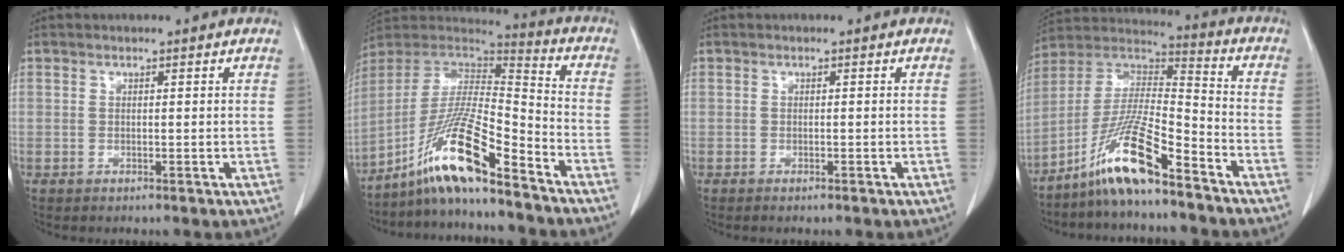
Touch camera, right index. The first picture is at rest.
{"total": 15.5, "force": [-11.1, 0.4, 10.8], "torque": [-0.208, 0.002, -0.206]}
{"total": 1.1, "force": [-0.9, 0.0, 0.6], "torque": [-0.012, -0.003, -0.011]}
{"total": 13.3, "force": [-9.2, 0.7, 9.6], "torque": [-0.195, 0.001, -0.176]}